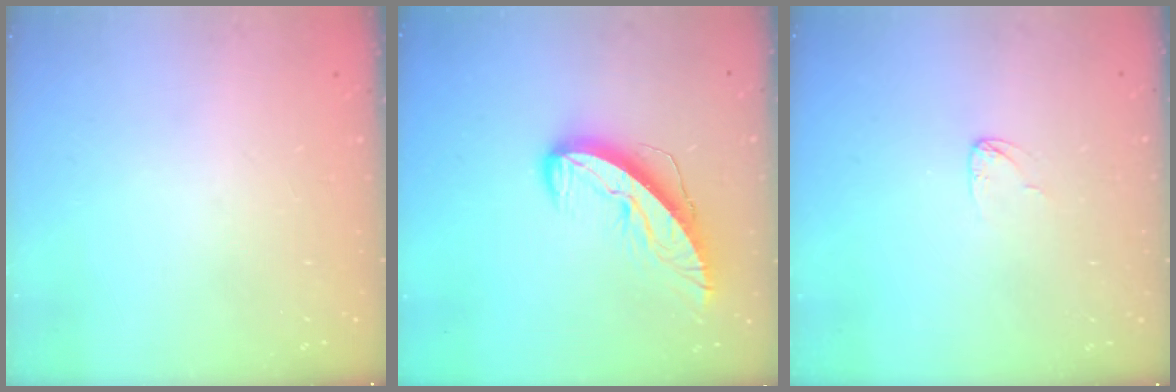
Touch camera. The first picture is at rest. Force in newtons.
{"total": 10.7, "press": 10.6, "slide": 1.3}
{"total": 2.6, "press": 2.6, "slide": 0.1}